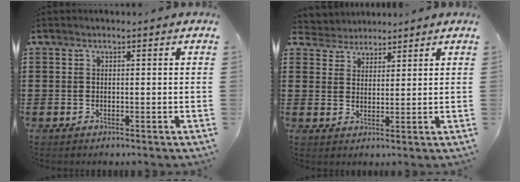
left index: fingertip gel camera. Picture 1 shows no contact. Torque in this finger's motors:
{"motor_torque": [-0.01, -0.01, 0.00, -0.05]}